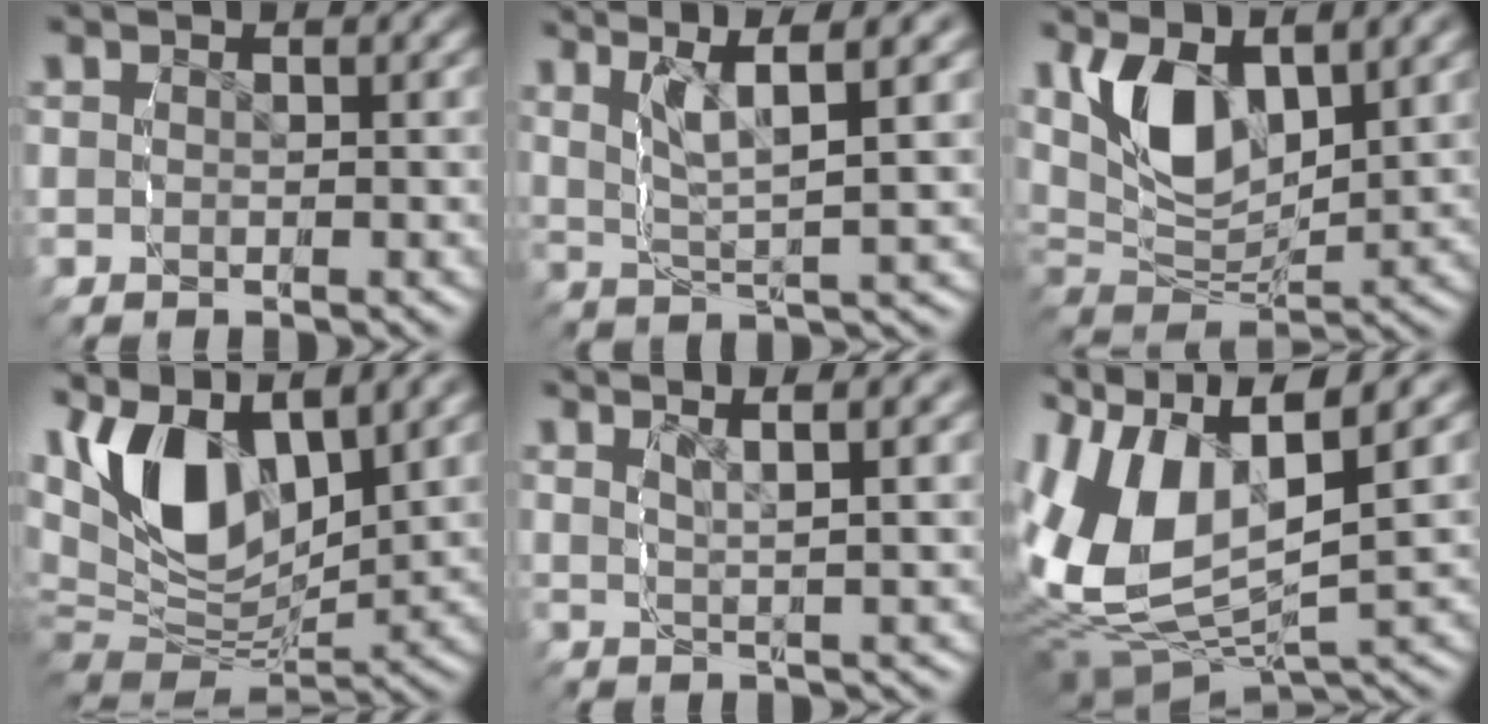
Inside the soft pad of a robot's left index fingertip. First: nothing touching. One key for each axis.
{"total": 6.9, "fx": 2.7, "fy": 3.0, "fz": 5.5, "tx": -0.104, "ty": 0.003, "tz": 0.038}
{"total": 9.1, "fx": 2.1, "fy": 6.1, "fz": 6.5, "tx": -0.156, "ty": -0.009, "tz": 0.035}
{"total": 11.5, "fx": 2.3, "fy": 7.5, "fz": 8.4, "tx": -0.185, "ty": -0.010, "tz": 0.037}
{"total": 5.7, "fx": 2.9, "fy": 1.7, "fz": 4.6, "tx": -0.071, "ty": 0.011, "tz": 0.042}
{"total": 14.2, "fx": -0.2, "fy": 10.2, "fz": 9.8, "tx": -0.222, "ty": -0.034, "tz": 0.002}